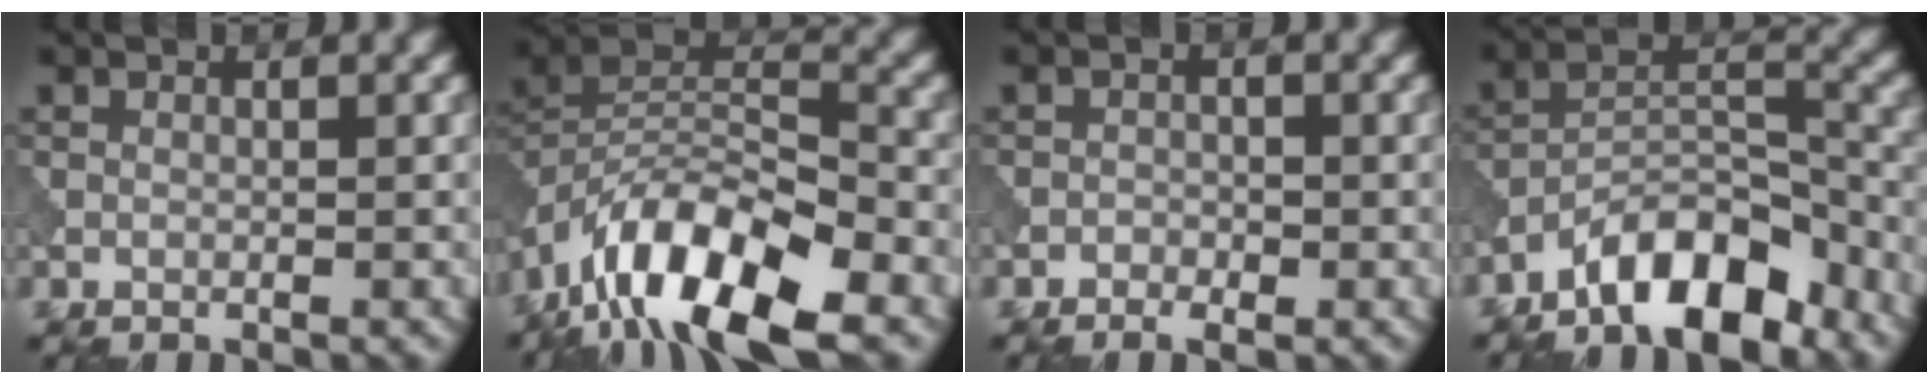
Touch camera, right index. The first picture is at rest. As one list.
[{"total": 11.9, "force": [-7.4, 4.5, 8.2], "torque": [-0.140, 0.006, -0.150]}, {"total": 1.2, "force": [-0.7, 0.8, 0.6], "torque": [-0.008, 0.001, -0.014]}, {"total": 8.2, "force": [-6.1, 2.9, 4.5], "torque": [-0.059, 0.011, -0.117]}]